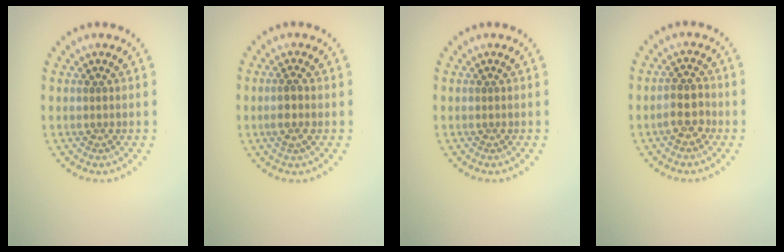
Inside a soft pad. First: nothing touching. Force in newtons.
{"total": 1.8, "press": 1.7, "slide": 0.7}
{"total": 0.0}
{"total": 2.4, "press": 2.3, "slide": 0.8}